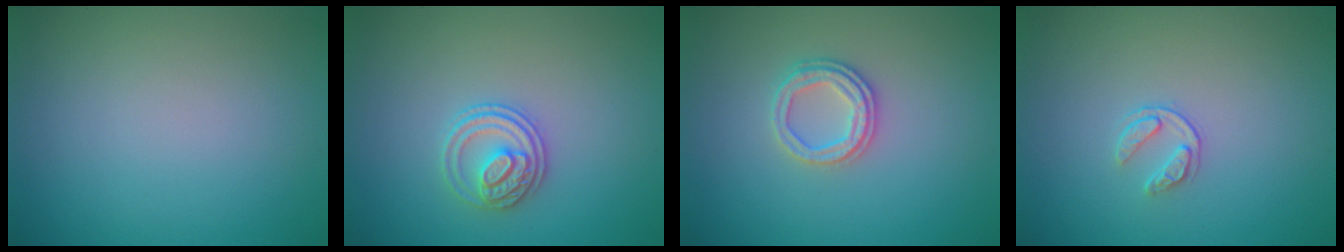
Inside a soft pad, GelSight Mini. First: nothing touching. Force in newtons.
{"total": 2.7, "press": 2.6, "slide": 0.7}
{"total": 2.5, "press": 2.4, "slide": 0.8}
{"total": 1.6, "press": 1.0, "slide": 1.2}